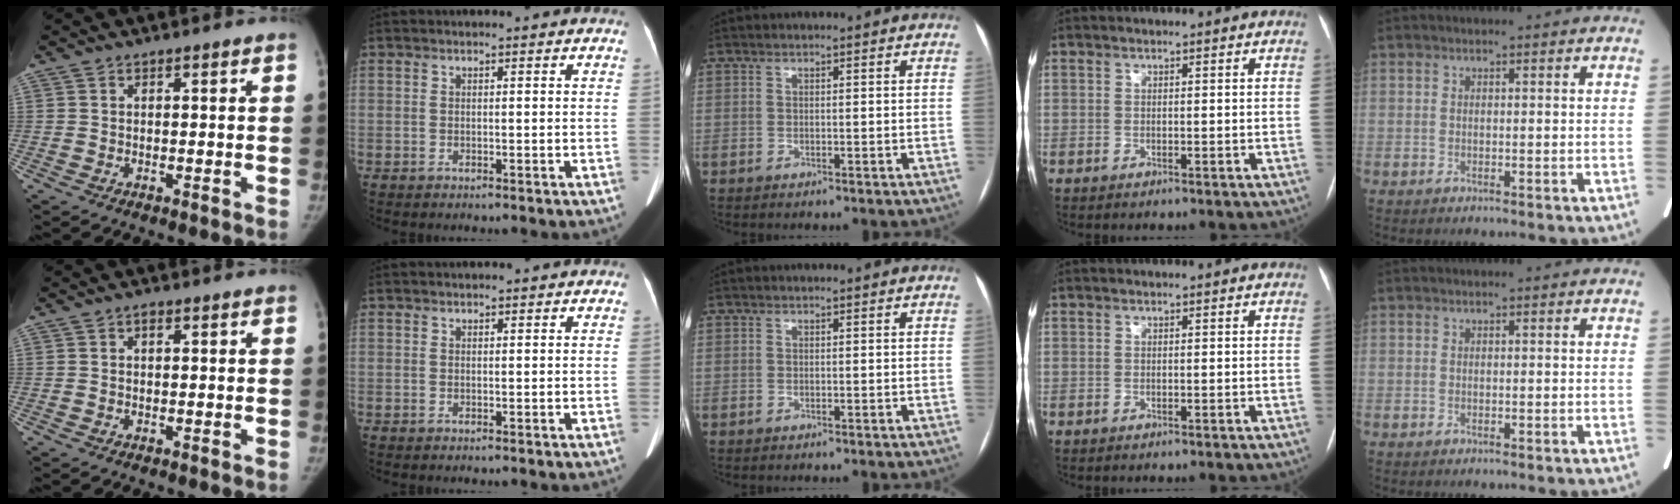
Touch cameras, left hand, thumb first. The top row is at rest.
{"thumb": {"total": 1.1, "force": [0.1, 0.8, 0.8], "torque": [-0.005, 0.002, -0.001]}, "index": {"total": 0.6, "force": [0.3, 0.3, 0.4], "torque": [-0.004, -0.003, 0.002]}}